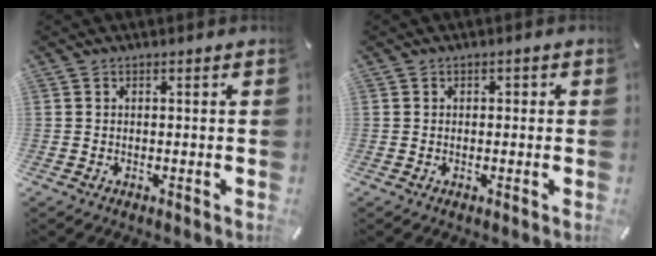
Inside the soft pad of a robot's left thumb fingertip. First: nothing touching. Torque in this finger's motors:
{"motor_torque": [0.21, 0.21, -0.02, -0.02, 0.00]}